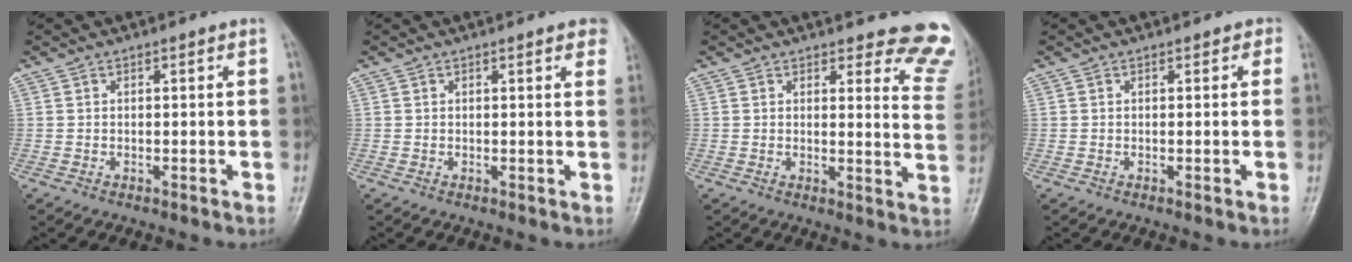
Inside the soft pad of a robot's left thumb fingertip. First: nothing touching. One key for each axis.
{"total": 4.7, "fx": 3.2, "fy": 1.4, "fz": 3.1, "tx": -0.019, "ty": -0.001, "tz": 0.026}
{"total": 11.5, "fx": 10.7, "fy": 3.2, "fz": 2.9, "tx": 0.019, "ty": -0.094, "tz": 0.084}
{"total": 1.1, "fx": 0.5, "fy": 0.9, "fz": 0.4, "tx": 0.014, "ty": 0.001, "tz": -0.002}